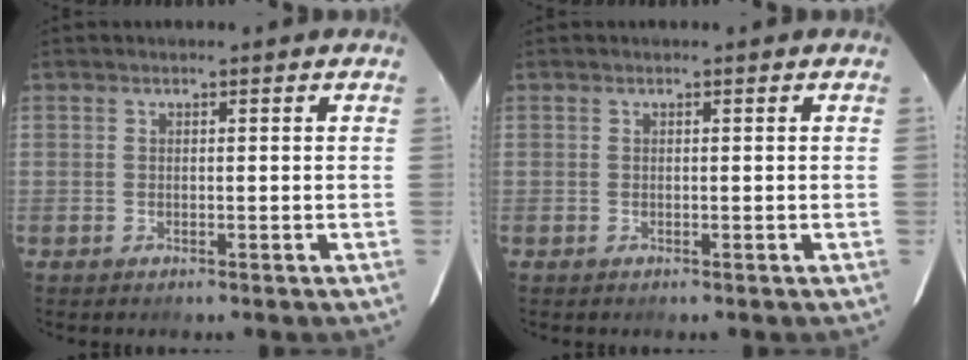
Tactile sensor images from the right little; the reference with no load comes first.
{"total": 0.0}